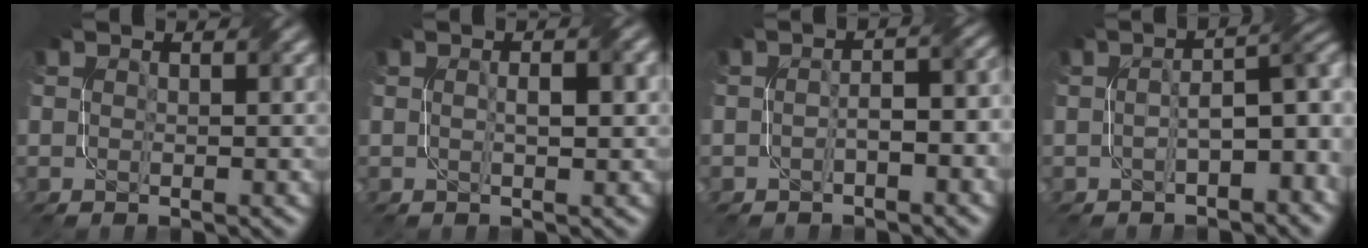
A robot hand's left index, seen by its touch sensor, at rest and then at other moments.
{"total": 2.3, "force": [0.2, 0.6, 2.2], "torque": [-0.033, 0.004, 0.002]}
{"total": 3.4, "force": [-1.1, 1.2, 3.0], "torque": [-0.047, 0.007, -0.017]}
{"total": 5.9, "force": [-1.5, 2.4, 5.2], "torque": [-0.070, 0.013, -0.025]}